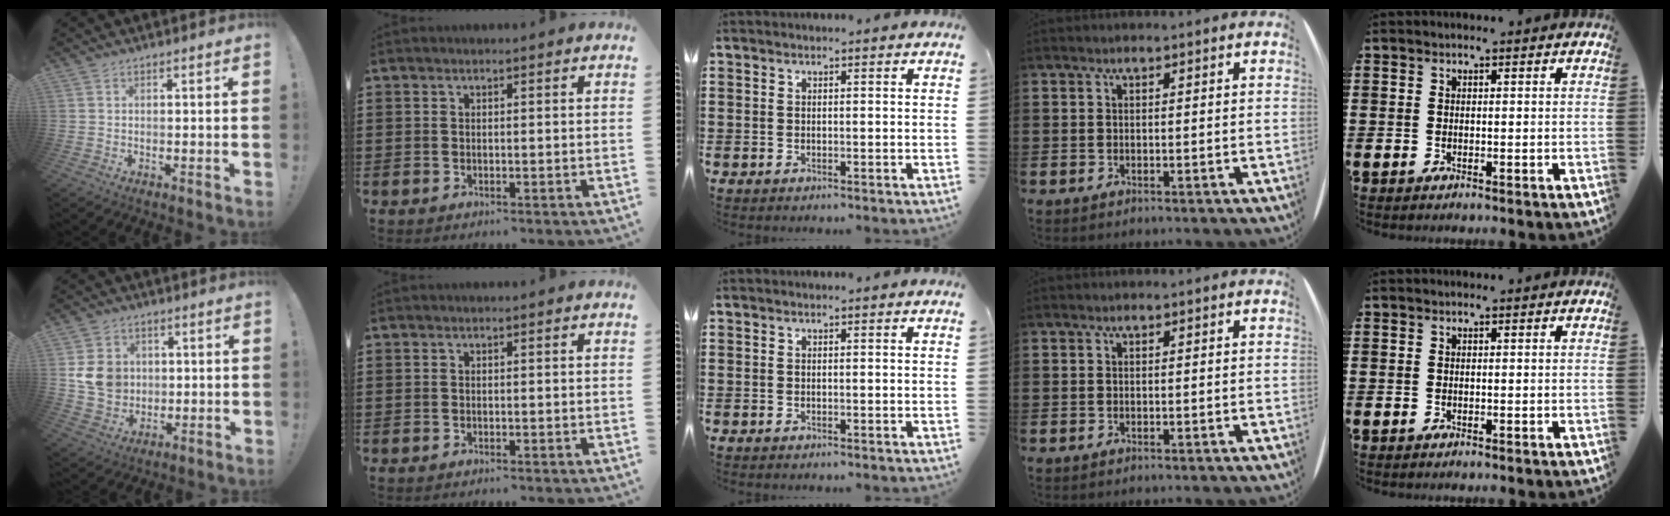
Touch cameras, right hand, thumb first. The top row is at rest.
{"thumb": {"total": 9.3, "force": [1.4, 8.3, 4.1], "torque": [-0.067, 0.000, 0.033]}}